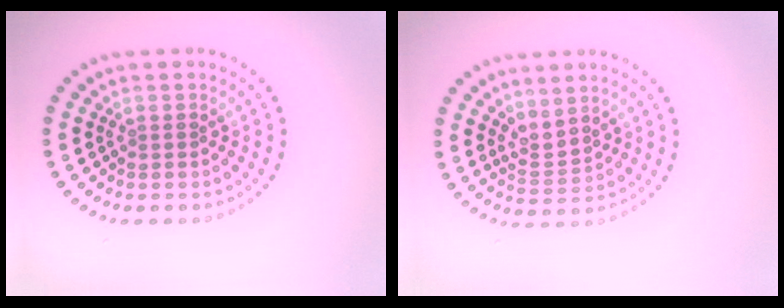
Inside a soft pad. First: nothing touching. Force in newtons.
{"total": 2.1, "press": 1.4, "slide": 1.5}